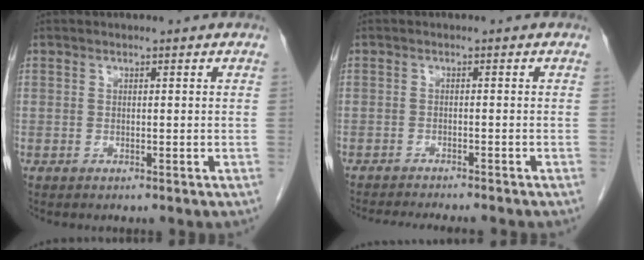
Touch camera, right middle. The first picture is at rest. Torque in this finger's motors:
{"motor_torque": [0.34, -0.33, 0.06, 0.04]}